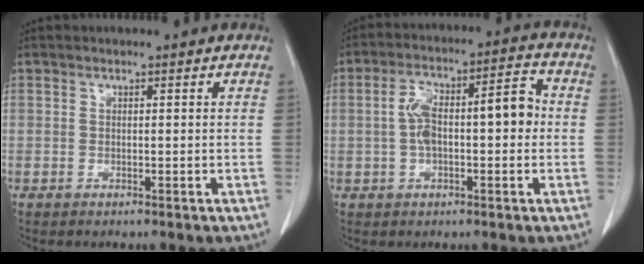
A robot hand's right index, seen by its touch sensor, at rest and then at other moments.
{"total": 11.2, "force": [-0.1, 3.9, 10.5], "torque": [-0.188, 0.045, 0.000]}